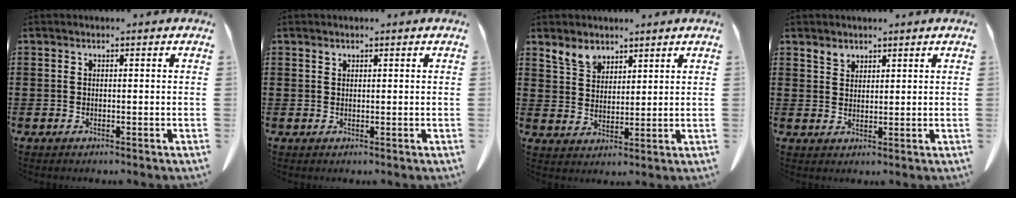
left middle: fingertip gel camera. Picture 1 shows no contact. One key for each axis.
{"total": 0.6, "fx": 0.4, "fy": 0.3, "fz": 0.2, "tx": -0.007, "ty": 0.001, "tz": 0.009}
{"total": 4.5, "fx": 3.5, "fy": 2.5, "fz": 1.3, "tx": -0.038, "ty": 0.003, "tz": 0.066}
{"total": 2.2, "fx": 1.8, "fy": 1.1, "fz": 0.4, "tx": -0.004, "ty": -0.001, "tz": 0.034}